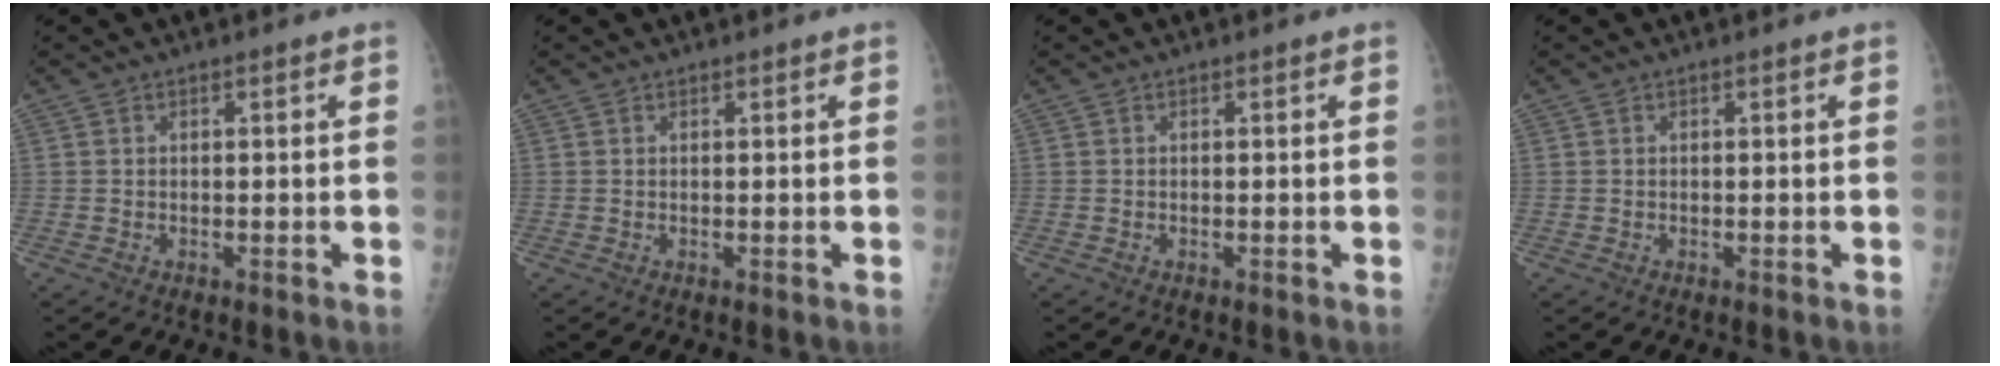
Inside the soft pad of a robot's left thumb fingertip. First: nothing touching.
{"total": 0.0}
{"total": 0.0}
{"total": 0.0}